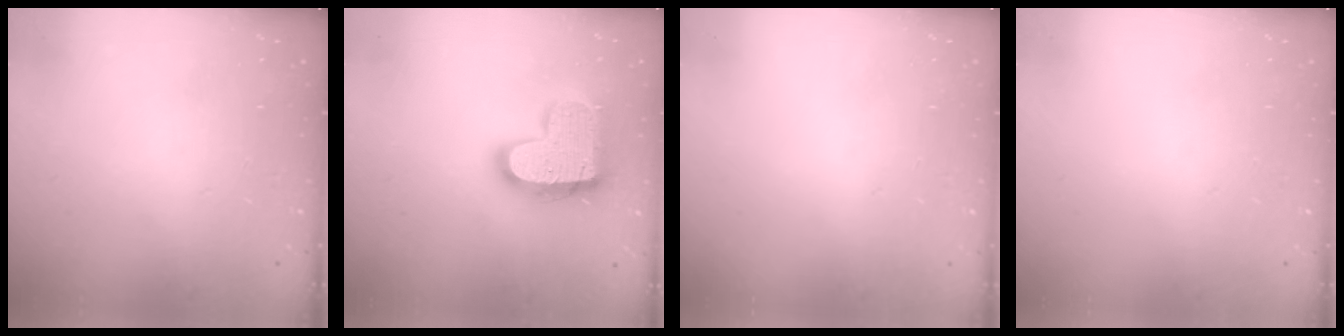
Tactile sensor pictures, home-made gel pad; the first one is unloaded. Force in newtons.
{"total": 19.3, "press": 19.3, "slide": 1.3}
{"total": 0.6, "press": 0.6, "slide": 0.2}
{"total": 0.0}